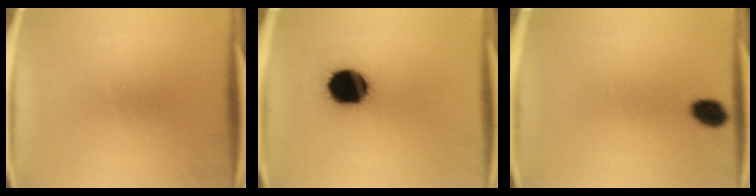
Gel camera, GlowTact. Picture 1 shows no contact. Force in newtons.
{"total": 17.1}
{"total": 2.3}